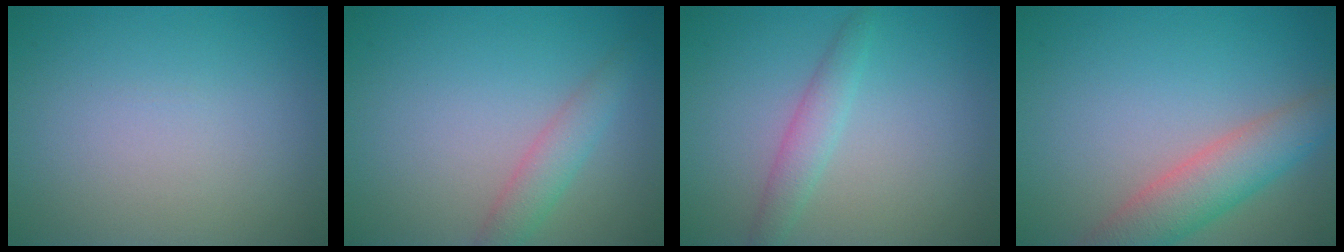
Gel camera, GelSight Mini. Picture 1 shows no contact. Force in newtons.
{"total": 2.3, "press": 2.3, "slide": 0.0}
{"total": 2.0, "press": 2.0, "slide": 0.1}
{"total": 5.2, "press": 5.2, "slide": 0.2}